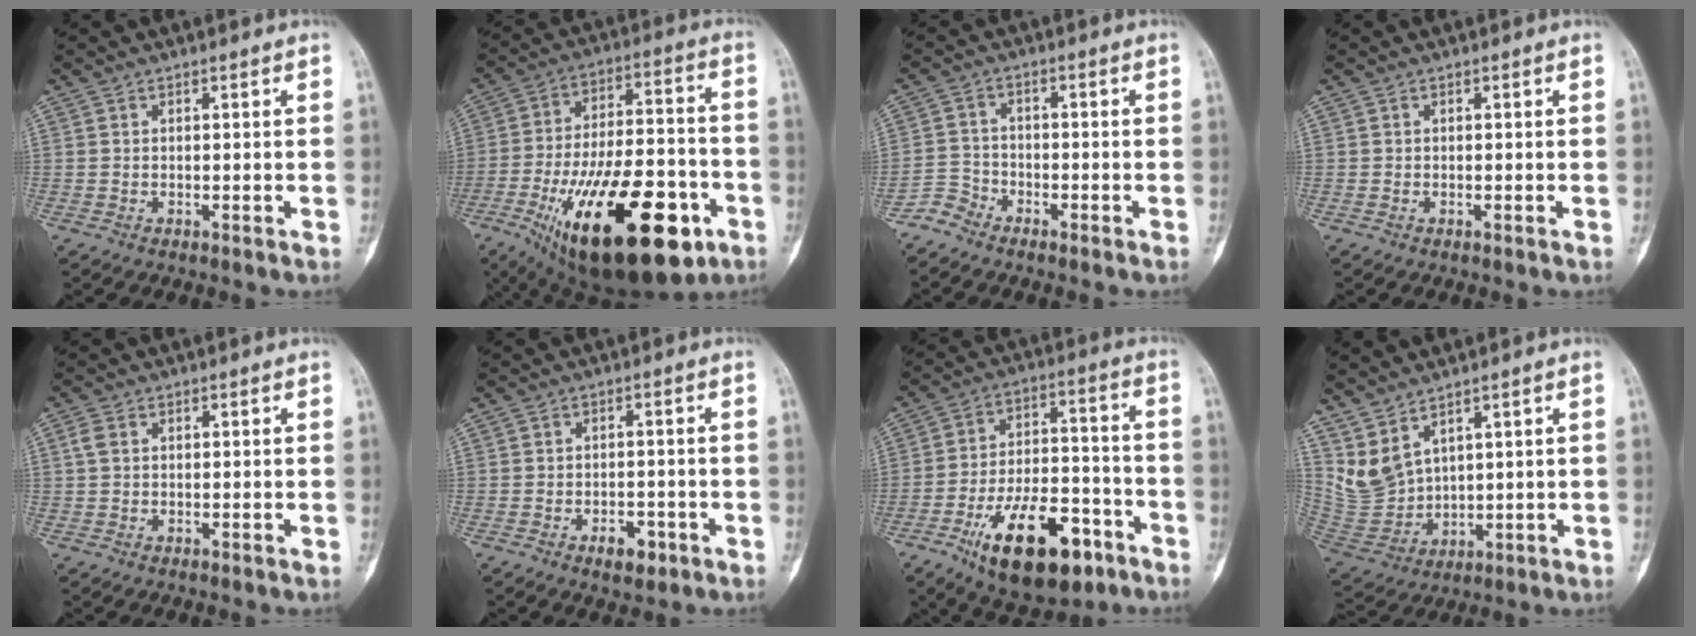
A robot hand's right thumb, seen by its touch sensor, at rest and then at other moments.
{"total": 31.8, "force": [-13.6, 13.5, 25.4], "torque": [-0.407, 0.038, -0.203]}
{"total": 3.6, "force": [-3.3, 1.5, 0.0], "torque": [0.008, 0.011, -0.075]}
{"total": 0.0}
{"total": 2.0, "force": [0.4, 1.5, 1.3], "torque": [-0.035, 0.006, 0.009]}
{"total": 4.1, "force": [-2.2, 2.3, 2.6], "torque": [-0.026, 0.011, -0.029]}
{"total": 20.0, "force": [-10.6, 9.3, 14.2], "torque": [-0.217, 0.065, -0.163]}
{"total": 7.6, "force": [5.1, 3.6, 4.3], "torque": [-0.080, -0.031, 0.129]}